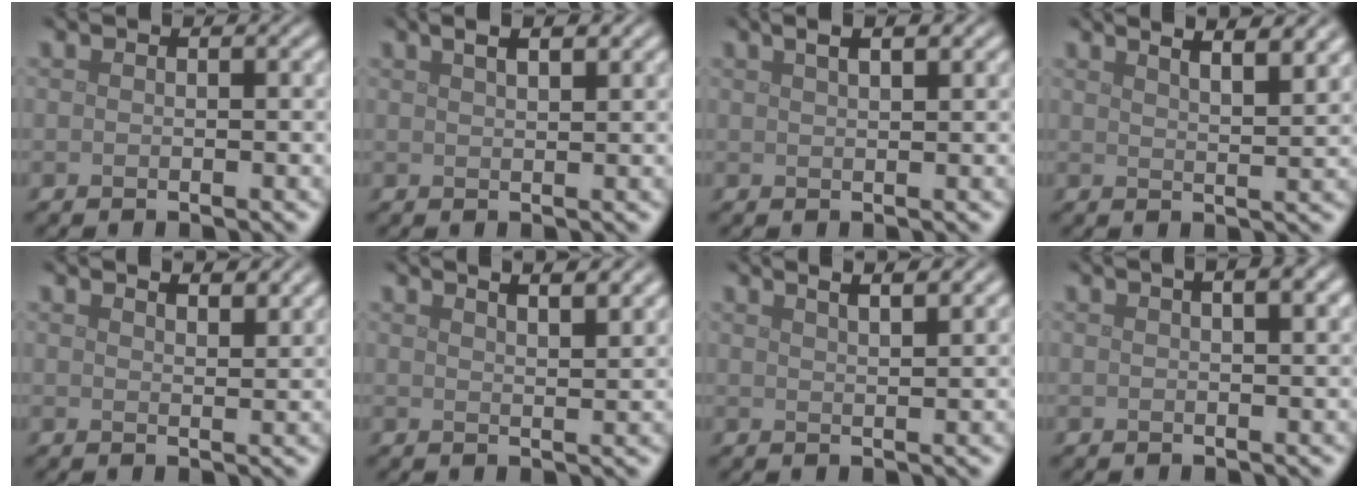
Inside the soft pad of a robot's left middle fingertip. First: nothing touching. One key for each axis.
{"total": 3.7, "fx": 2.3, "fy": 1.4, "fz": 2.5, "tx": -0.018, "ty": 0.012, "tz": 0.015}
{"total": 3.6, "fx": 2.2, "fy": 1.4, "fz": 2.5, "tx": -0.015, "ty": 0.011, "tz": 0.011}
{"total": 8.0, "fx": 5.5, "fy": 2.9, "fz": 5.1, "tx": -0.032, "ty": 0.037, "tz": 0.043}
{"total": 3.7, "fx": 3.1, "fy": 1.1, "fz": 1.9, "tx": -0.006, "ty": 0.008, "tz": 0.024}
{"total": 6.3, "fx": 4.4, "fy": 2.3, "fz": 3.8, "tx": -0.023, "ty": 0.036, "tz": 0.031}
{"total": 5.7, "fx": 3.9, "fy": 2.2, "fz": 3.6, "tx": -0.021, "ty": 0.042, "tz": 0.021}
{"total": 4.2, "fx": 2.1, "fy": 1.7, "fz": 3.2, "tx": -0.013, "ty": 0.017, "tz": 0.003}